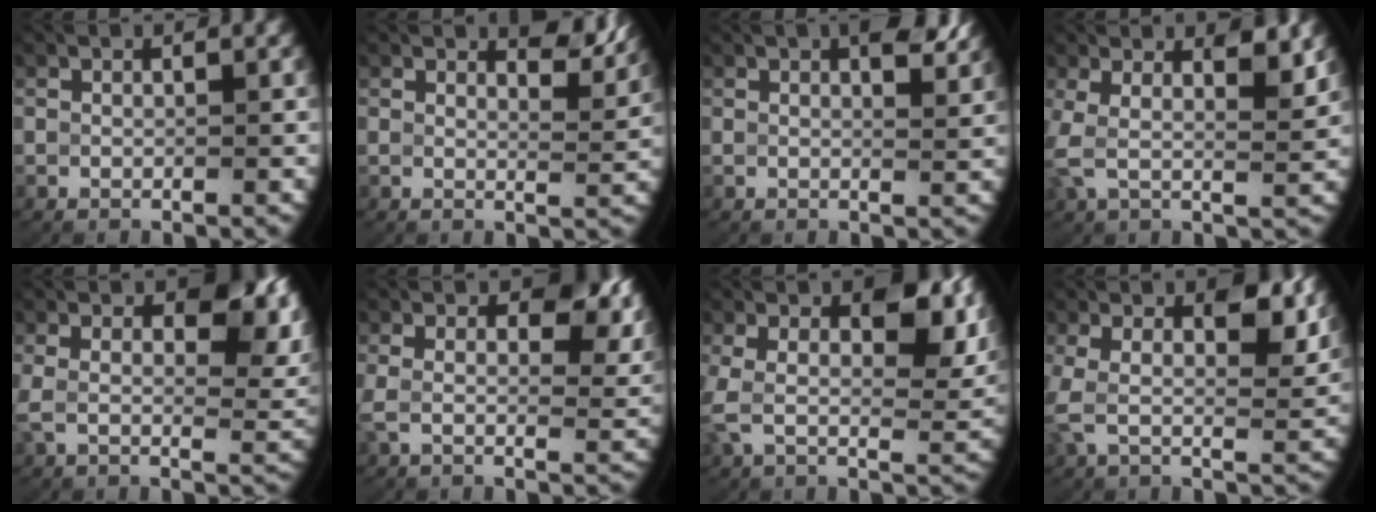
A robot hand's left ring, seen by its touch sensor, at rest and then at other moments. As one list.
[{"total": 3.5, "force": [2.9, 0.4, 1.9], "torque": [-0.029, -0.009, 0.046]}, {"total": 3.0, "force": [1.9, 0.5, 2.3], "torque": [-0.038, -0.007, 0.029]}, {"total": 3.8, "force": [1.4, 1.9, 3.1], "torque": [-0.075, -0.015, 0.026]}, {"total": 5.9, "force": [2.4, 2.6, 4.7], "torque": [-0.066, -0.008, 0.036]}, {"total": 5.1, "force": [2.3, 2.1, 4.0], "torque": [-0.060, -0.008, 0.034]}, {"total": 6.1, "force": [2.1, 3.2, 4.7], "torque": [-0.091, -0.012, 0.033]}, {"total": 4.9, "force": [1.7, 2.5, 3.8], "torque": [-0.082, -0.013, 0.027]}]